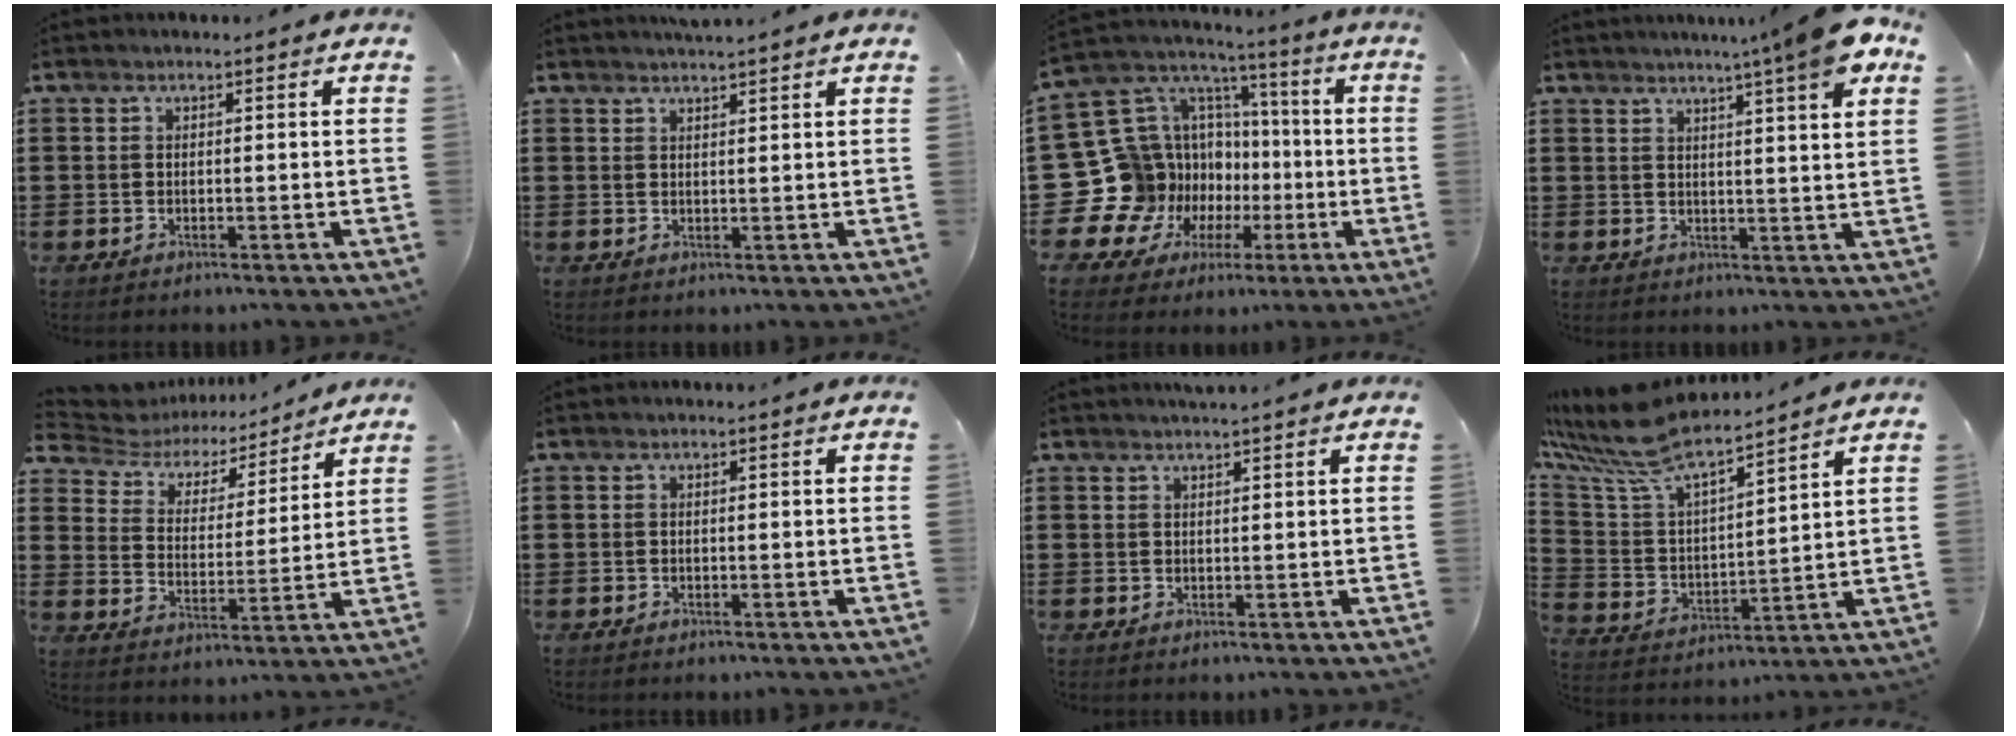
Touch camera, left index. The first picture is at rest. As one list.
[{"total": 1.8, "force": [1.7, -0.1, 0.4], "torque": [-0.010, 0.001, 0.033]}, {"total": 16.8, "force": [-2.1, 15.7, 5.7], "torque": [-0.181, -0.035, 0.013]}, {"total": 7.5, "force": [5.5, -0.6, 5.1], "torque": [-0.090, -0.021, 0.090]}, {"total": 5.4, "force": [4.9, 1.9, 1.4], "torque": [-0.057, -0.032, 0.078]}, {"total": 0.0}, {"total": 1.3, "force": [1.2, -0.1, 0.4], "torque": [-0.009, 0.000, 0.024]}, {"total": 9.9, "force": [8.9, 1.5, 4.1], "torque": [-0.127, -0.055, 0.151]}]